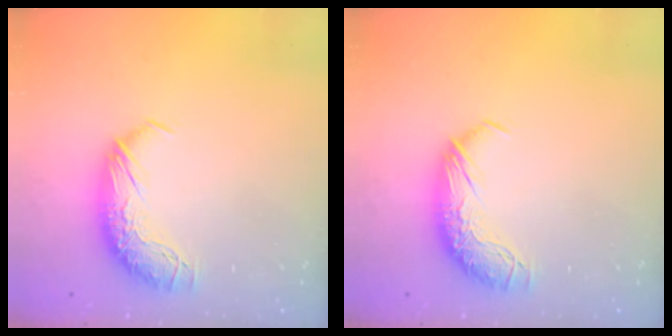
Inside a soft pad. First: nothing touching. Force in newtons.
{"total": 0.0}